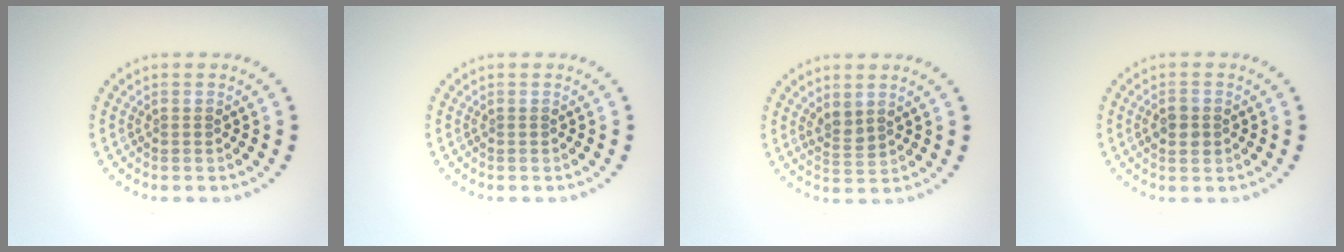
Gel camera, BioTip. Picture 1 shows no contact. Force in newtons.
{"total": 0.0}
{"total": 1.6, "press": 1.4, "slide": 0.9}
{"total": 2.4, "press": 2.4, "slide": 0.2}